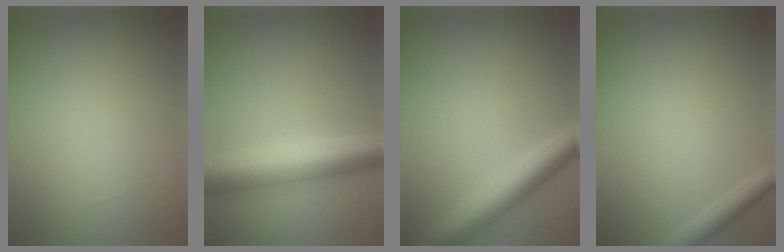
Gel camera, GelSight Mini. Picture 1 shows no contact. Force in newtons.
{"total": 7.1, "press": 7.1, "slide": 0.1}
{"total": 5.0, "press": 5.0, "slide": 0.2}
{"total": 1.8, "press": 1.8, "slide": 0.1}